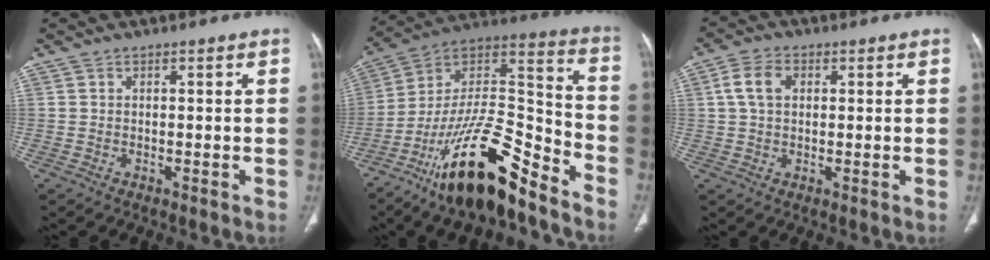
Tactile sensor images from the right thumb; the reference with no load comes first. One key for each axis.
{"total": 22.7, "fx": -15.5, "fy": 6.9, "fz": 15.0, "tx": -0.269, "ty": 0.092, "tz": -0.269}
{"total": 5.1, "fx": 1.1, "fy": 3.4, "fz": 3.6, "tx": -0.073, "ty": 0.012, "tz": 0.019}